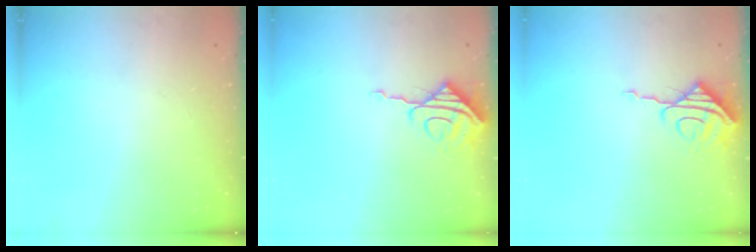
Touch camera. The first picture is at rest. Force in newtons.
{"total": 8.6, "press": 8.6, "slide": 0.7}
{"total": 8.6, "press": 8.6, "slide": 0.7}